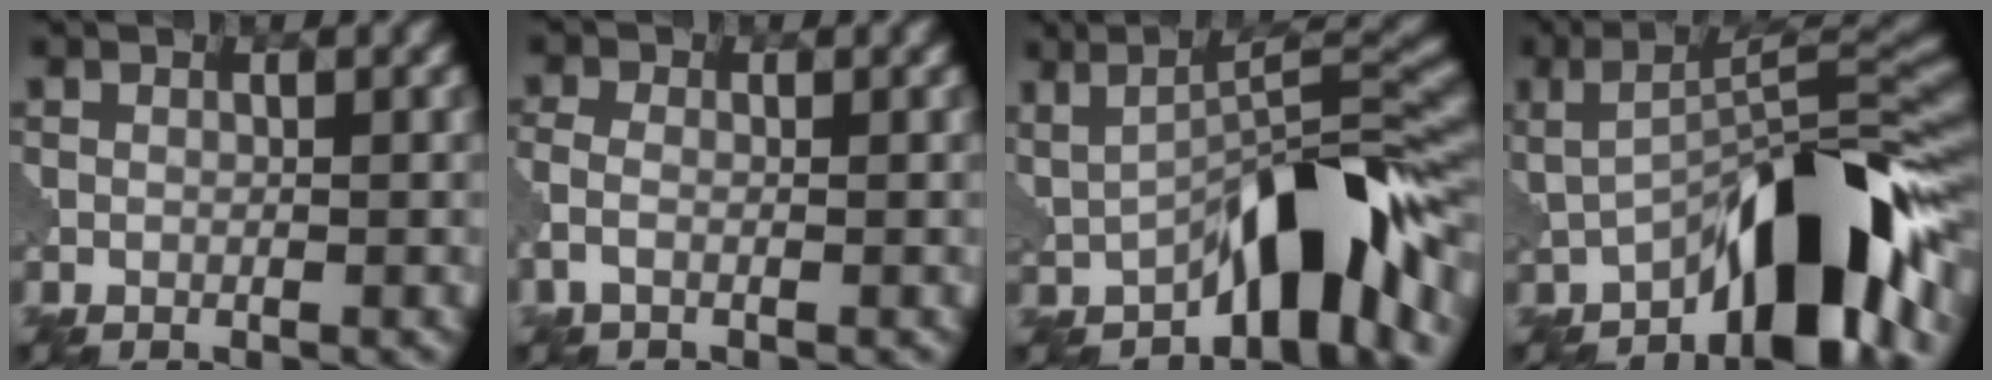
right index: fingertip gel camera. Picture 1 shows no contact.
{"total": 1.8, "force": [-0.7, 0.9, 1.4], "torque": [-0.040, -0.001, -0.023]}
{"total": 8.9, "force": [-3.1, 2.8, 7.9], "torque": [-0.095, 0.015, -0.053]}
{"total": 10.3, "force": [-4.4, 3.1, 8.9], "torque": [-0.107, 0.018, -0.079]}